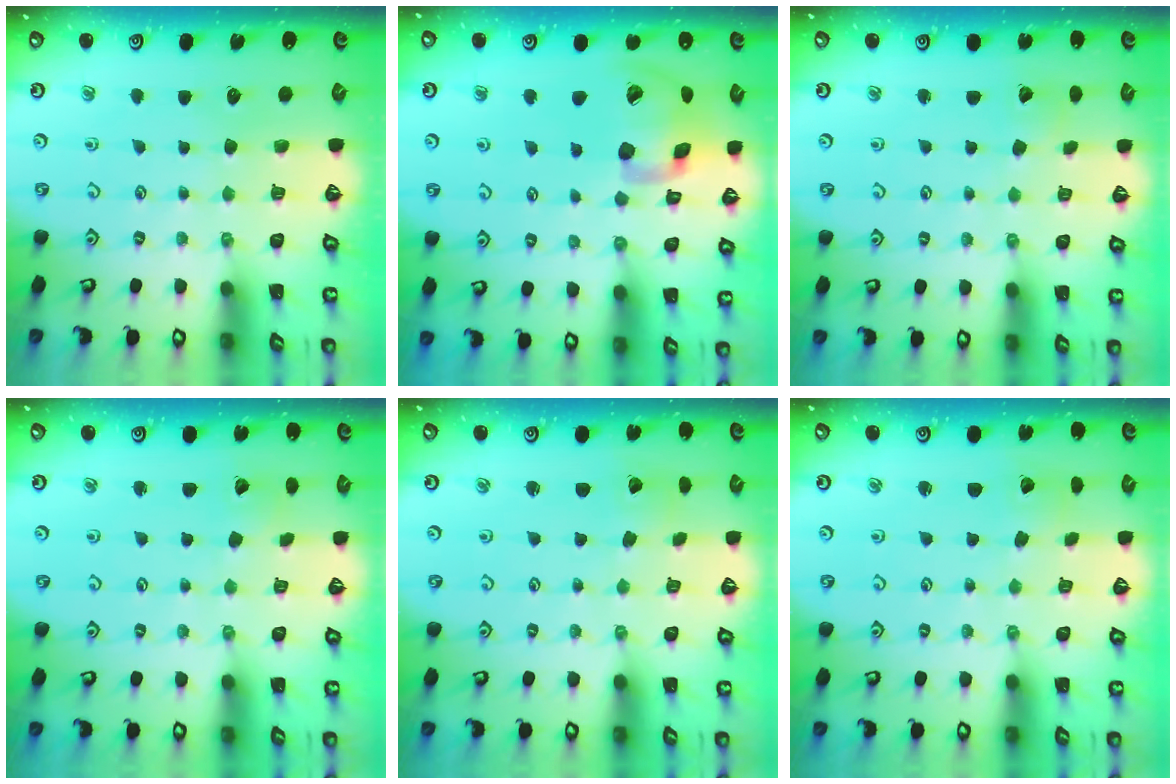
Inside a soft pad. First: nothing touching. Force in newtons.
{"total": 16.5, "press": 16.3, "slide": 2.7}
{"total": 2.7, "press": 2.7, "slide": 0.3}
{"total": 3.9, "press": 3.9, "slide": 0.3}
{"total": 1.4, "press": 1.4, "slide": 0.1}
{"total": 1.4, "press": 1.4, "slide": 0.1}